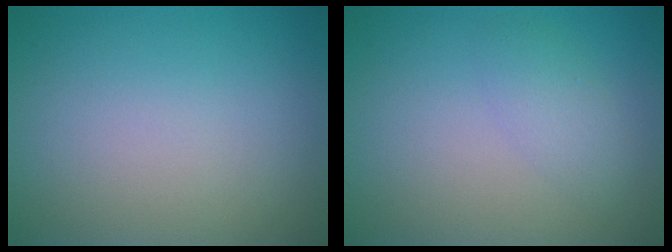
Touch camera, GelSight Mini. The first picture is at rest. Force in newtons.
{"total": 1.9, "press": 1.9, "slide": 0.1}